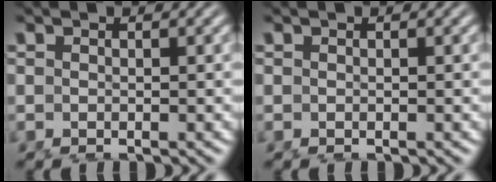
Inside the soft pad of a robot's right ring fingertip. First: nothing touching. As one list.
[{"total": 0.0}]